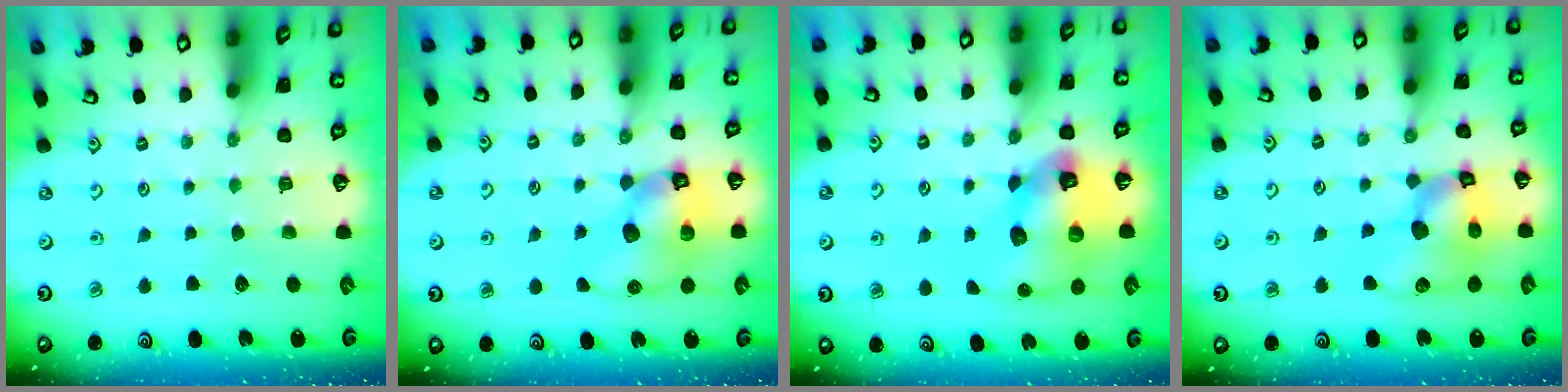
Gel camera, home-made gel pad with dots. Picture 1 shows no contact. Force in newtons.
{"total": 12.4, "press": 12.2, "slide": 2.1}
{"total": 12.8, "press": 12.7, "slide": 1.8}
{"total": 15.4, "press": 15.2, "slide": 2.1}